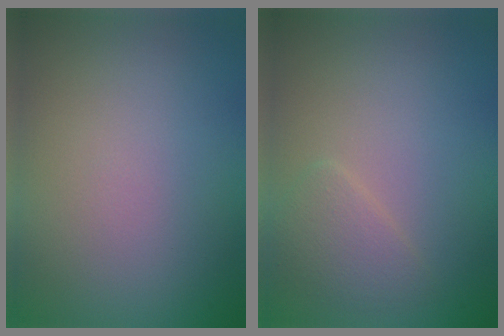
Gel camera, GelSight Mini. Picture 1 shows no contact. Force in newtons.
{"total": 1.8, "press": 1.8, "slide": 0.1}